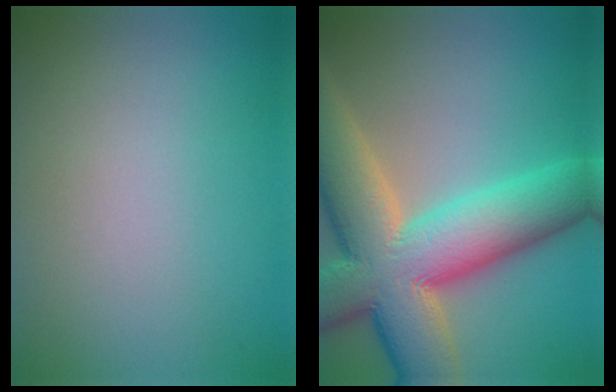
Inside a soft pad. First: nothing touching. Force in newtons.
{"total": 14.3, "press": 14.2, "slide": 1.1}